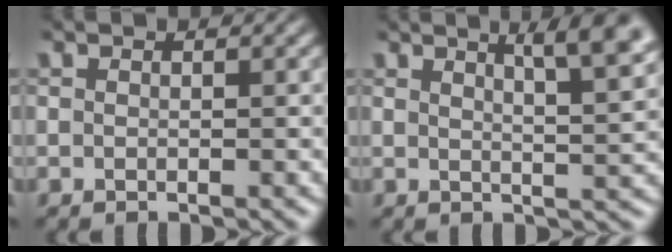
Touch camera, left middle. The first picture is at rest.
{"total": 6.4, "force": [3.5, 1.8, 5.0], "torque": [-0.037, 0.022, 0.035]}